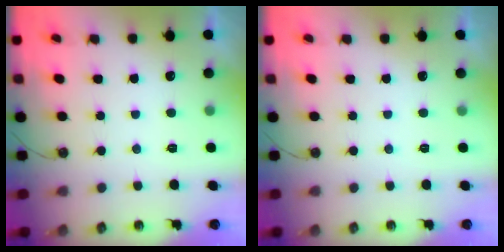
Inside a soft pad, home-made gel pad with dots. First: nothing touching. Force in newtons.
{"total": 0.0}